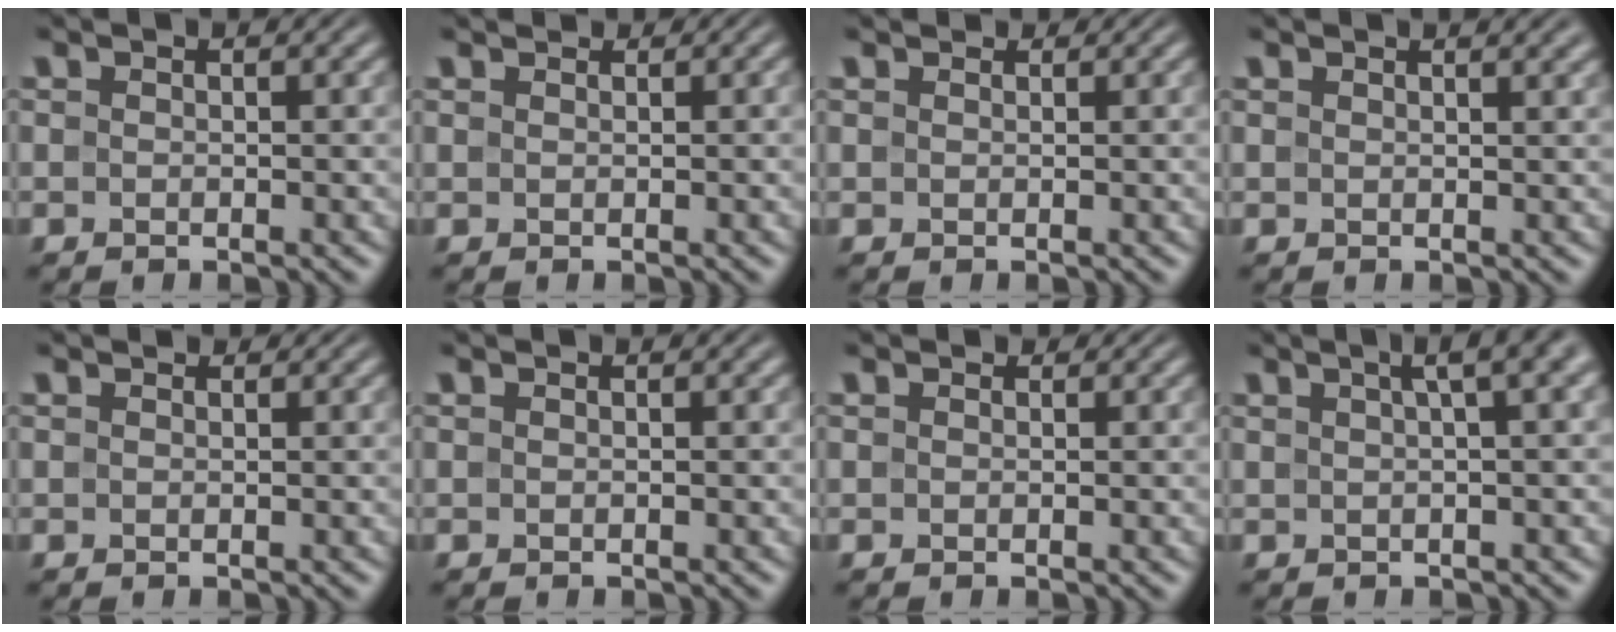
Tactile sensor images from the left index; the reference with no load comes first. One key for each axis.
{"total": 1.4, "fx": 1.3, "fy": 0.4, "fz": 0.4, "tx": -0.011, "ty": -0.003, "tz": 0.015}
{"total": 1.4, "fx": 1.3, "fy": 0.5, "fz": 0.4, "tx": -0.012, "ty": -0.002, "tz": 0.011}
{"total": 2.5, "fx": 1.9, "fy": 0.9, "fz": 1.3, "tx": -0.003, "ty": 0.015, "tz": 0.008}
{"total": 1.0, "fx": 0.9, "fy": 0.4, "fz": 0.3, "tx": -0.010, "ty": -0.003, "tz": 0.006}
{"total": 0.0}
{"total": 0.9, "fx": 0.7, "fy": 0.4, "fz": 0.2, "tx": -0.005, "ty": -0.003, "tz": 0.002}
{"total": 5.1, "fx": 2.2, "fy": 1.5, "fz": 4.3, "tx": -0.037, "ty": 0.025, "tz": 0.025}